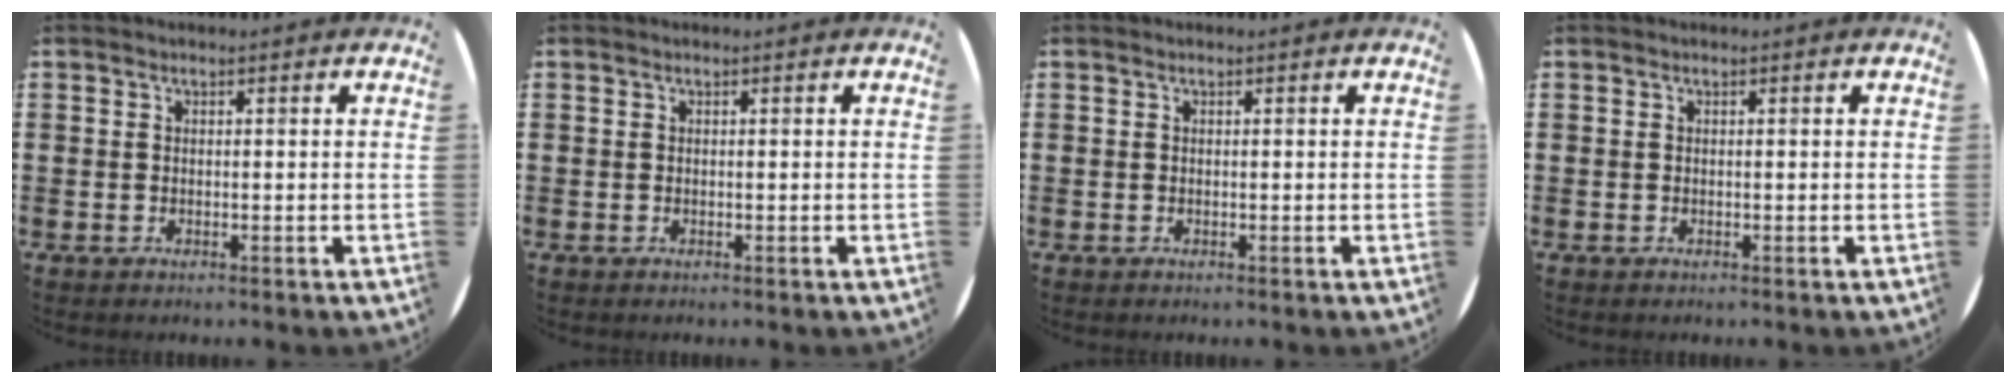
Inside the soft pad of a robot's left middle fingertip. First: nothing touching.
{"total": 0.0}
{"total": 0.0}
{"total": 0.0}